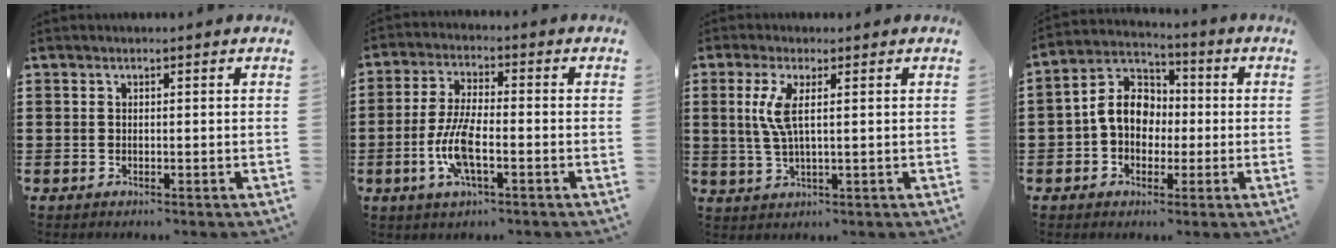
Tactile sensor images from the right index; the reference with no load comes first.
{"total": 8.0, "force": [-2.4, 2.3, 7.2], "torque": [-0.161, -0.015, -0.047]}
{"total": 4.6, "force": [1.0, 0.9, 4.4], "torque": [-0.111, -0.010, 0.010]}
{"total": 8.3, "force": [-0.3, 6.6, 5.0], "torque": [-0.129, 0.014, -0.010]}